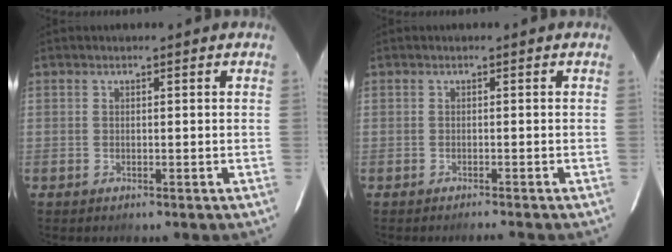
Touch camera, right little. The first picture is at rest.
{"total": 1.4, "force": [-1.3, -0.2, 0.4], "torque": [-0.009, -0.007, -0.021]}